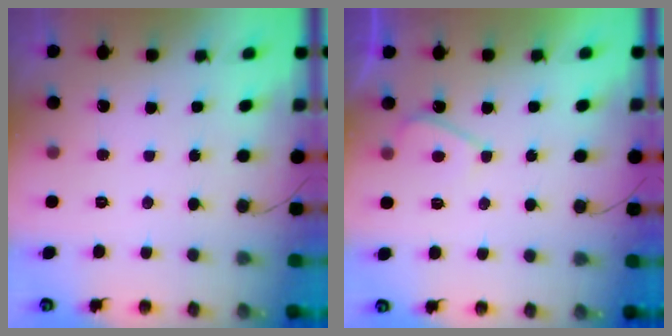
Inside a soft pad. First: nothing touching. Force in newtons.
{"total": 2.9, "press": 2.9, "slide": 0.4}